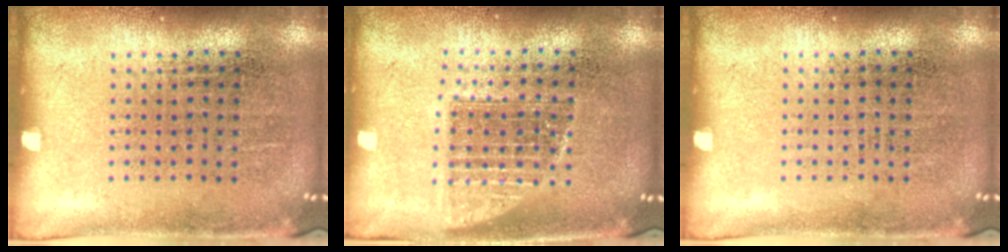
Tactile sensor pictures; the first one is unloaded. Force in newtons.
{"total": 1.2, "press": 1.0, "slide": 0.7}
{"total": 0.0}